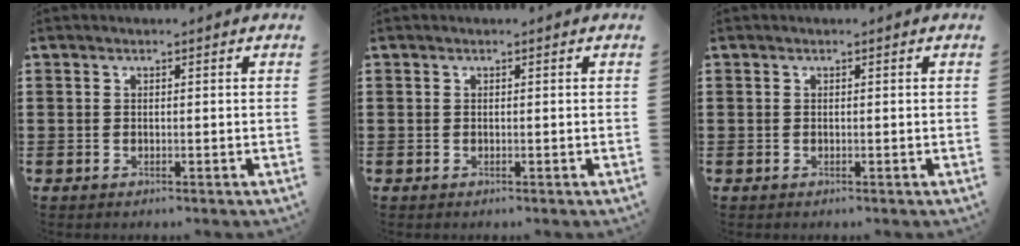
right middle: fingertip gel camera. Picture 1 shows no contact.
{"total": 0.0}
{"total": 0.0}